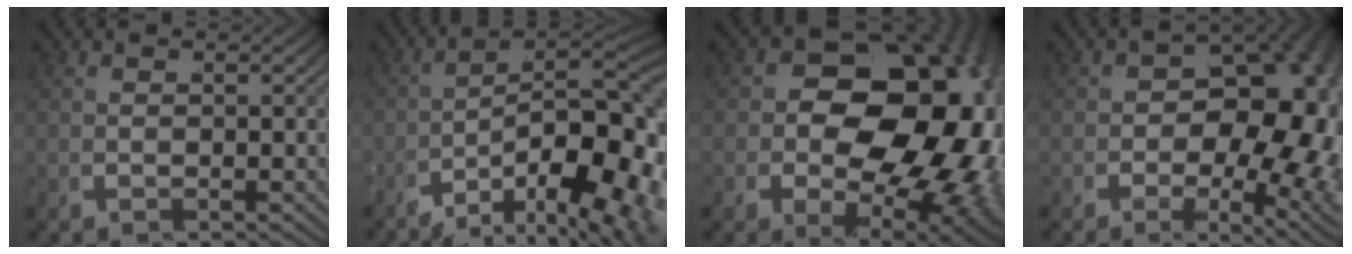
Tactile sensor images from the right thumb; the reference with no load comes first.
{"total": 16.4, "force": [-3.0, 10.8, 12.0], "torque": [-0.175, -0.046, -0.038]}
{"total": 21.9, "force": [0.2, 14.5, 16.4], "torque": [-0.253, -0.049, 0.024]}
{"total": 13.1, "force": [-0.4, 8.1, 10.3], "torque": [-0.137, -0.032, 0.004]}